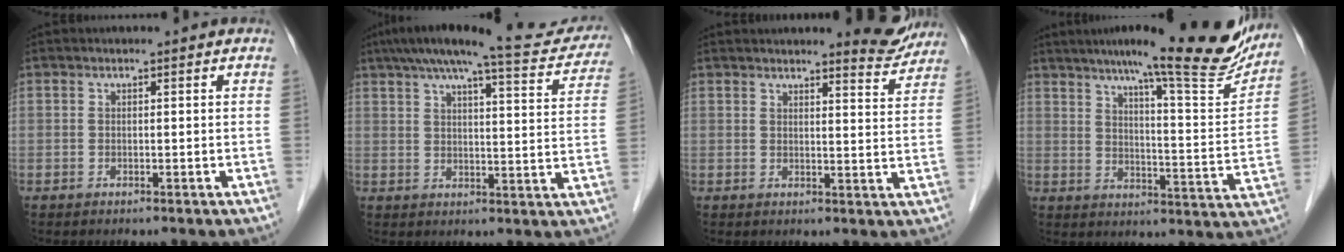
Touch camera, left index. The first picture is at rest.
{"total": 17.5, "force": [15.6, 2.3, 7.7], "torque": [-0.112, 0.011, 0.198]}
{"total": 5.3, "force": [5.1, 0.5, 1.2], "torque": [-0.011, -0.026, 0.054]}
{"total": 21.2, "force": [17.9, 1.4, 11.2], "torque": [-0.152, -0.032, 0.233]}